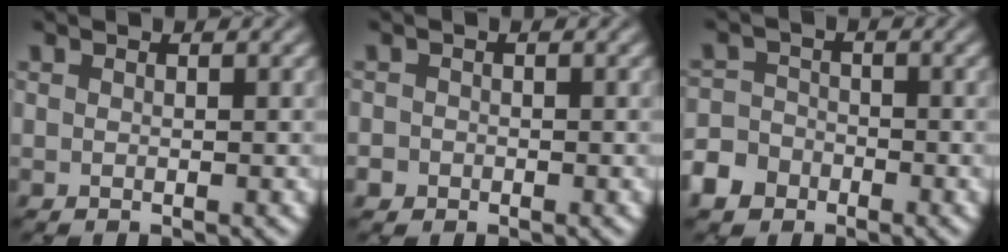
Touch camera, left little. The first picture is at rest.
{"total": 1.1, "force": [-0.5, 0.9, 0.2], "torque": [0.003, -0.002, -0.010]}
{"total": 4.1, "force": [-2.7, 2.9, 1.1], "torque": [-0.016, -0.005, -0.056]}